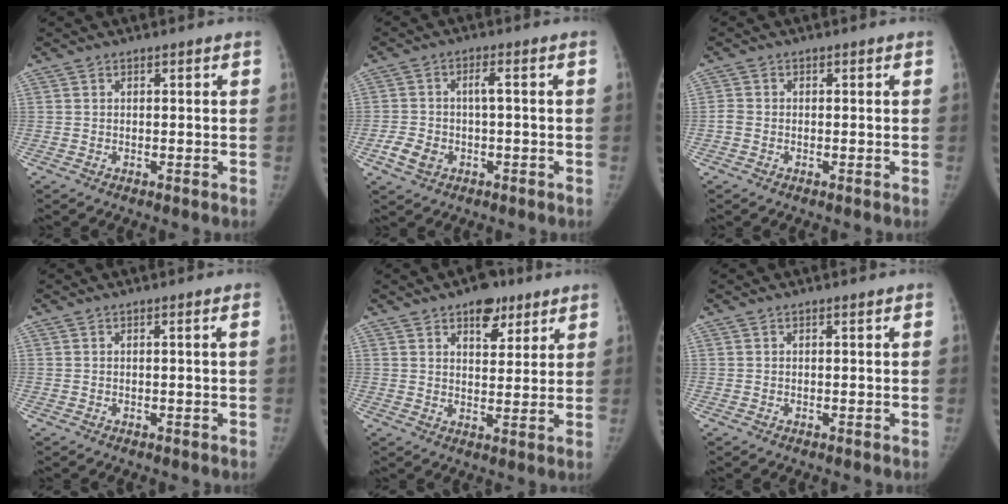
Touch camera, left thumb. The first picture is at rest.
{"total": 5.3, "force": [-1.6, 2.9, 4.1], "torque": [-0.084, 0.019, -0.023]}
{"total": 1.5, "force": [-0.6, 1.1, 0.8], "torque": [-0.014, 0.002, -0.018]}
{"total": 0.8, "force": [0.0, -0.3, 0.7], "torque": [-0.011, -0.001, 0.000]}
{"total": 7.6, "force": [4.7, 4.3, 4.2], "torque": [-0.025, -0.021, 0.066]}
{"total": 0.0}